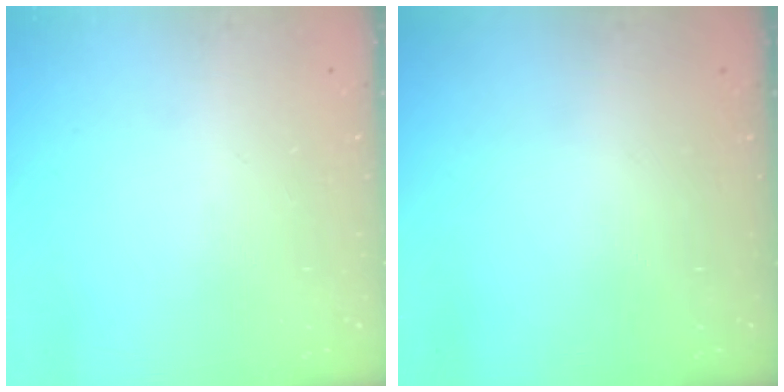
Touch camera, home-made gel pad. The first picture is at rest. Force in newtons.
{"total": 0.0}